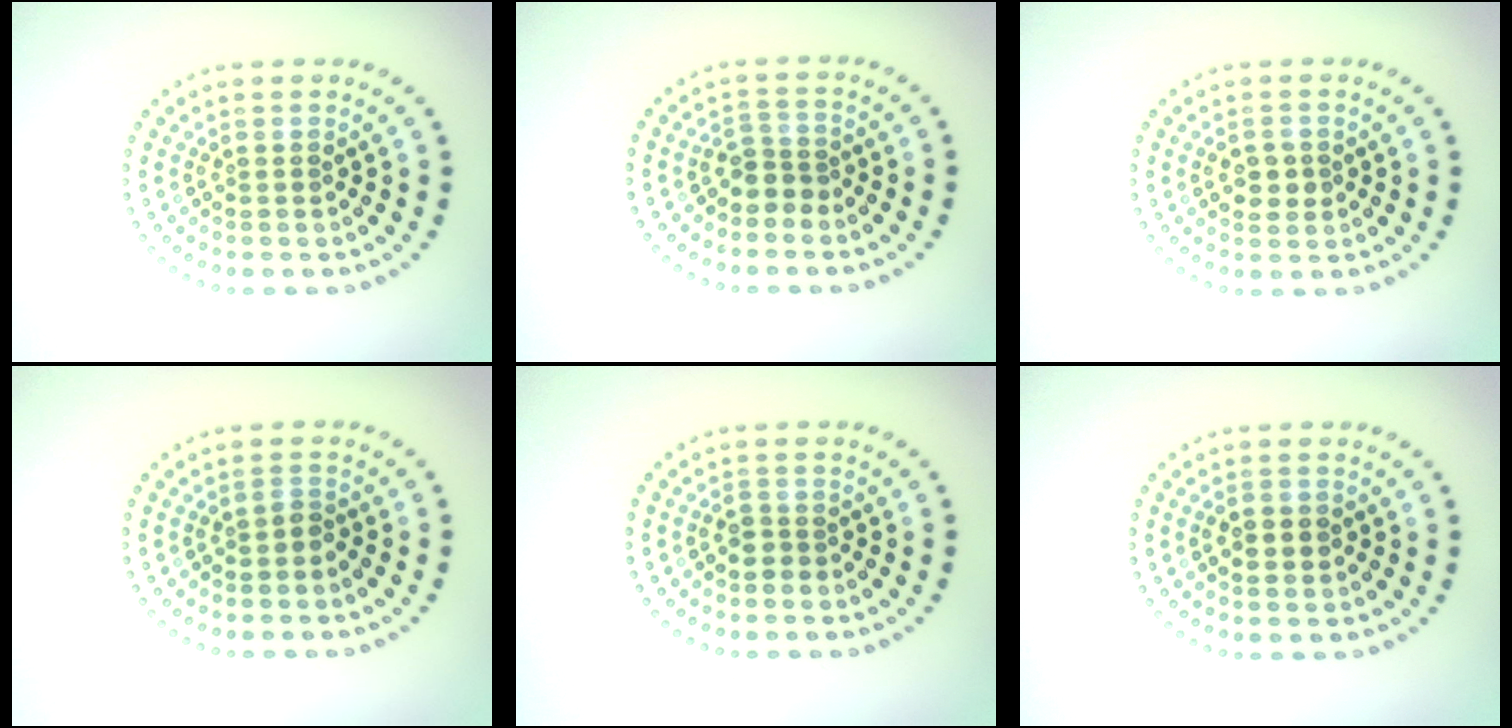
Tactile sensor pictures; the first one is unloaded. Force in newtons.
{"total": 2.1, "press": 1.6, "slide": 1.4}
{"total": 2.0, "press": 2.0, "slide": 0.1}
{"total": 0.9, "press": 0.8, "slide": 0.5}
{"total": 1.2, "press": 1.0, "slide": 0.6}
{"total": 1.9, "press": 1.8, "slide": 0.2}